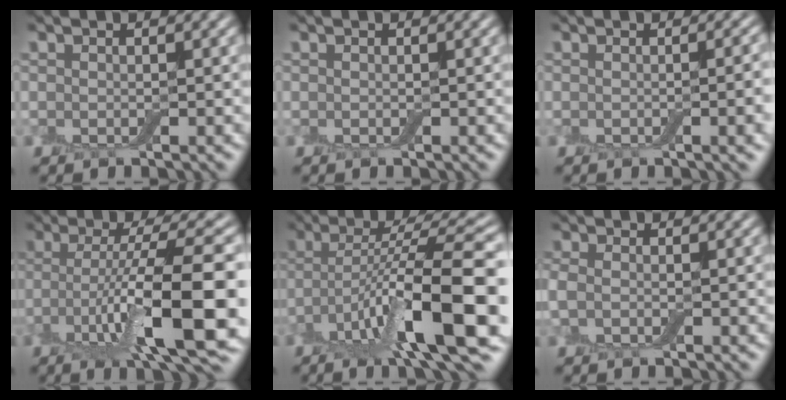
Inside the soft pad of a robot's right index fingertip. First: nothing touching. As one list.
[{"total": 0.0}, {"total": 4.2, "force": [-0.5, 1.5, 3.9], "torque": [-0.028, 0.003, -0.007]}, {"total": 11.0, "force": [-2.8, 2.5, 10.3], "torque": [-0.167, 0.001, -0.046]}, {"total": 11.7, "force": [-4.1, 2.2, 10.7], "torque": [-0.175, 0.014, -0.070]}, {"total": 1.3, "force": [-0.2, 0.8, 1.1], "torque": [-0.029, 0.003, -0.010]}]